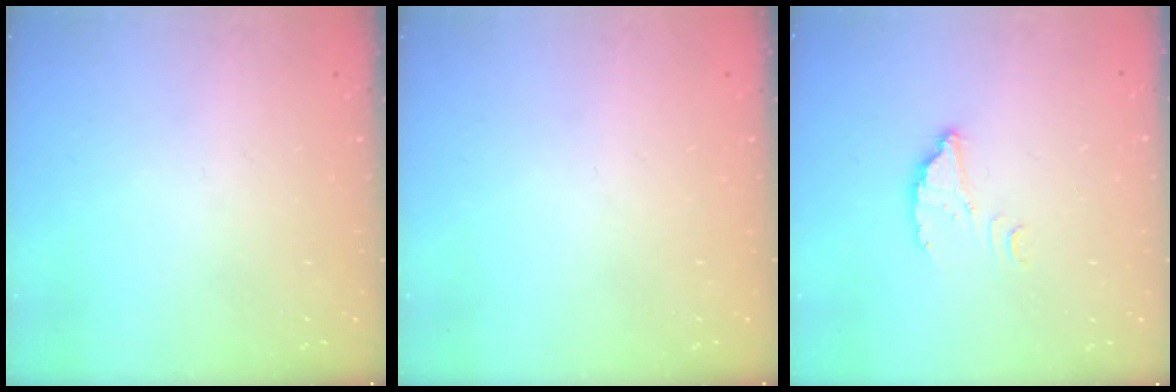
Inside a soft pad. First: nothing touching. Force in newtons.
{"total": 0.0}
{"total": 2.6, "press": 2.6, "slide": 0.2}